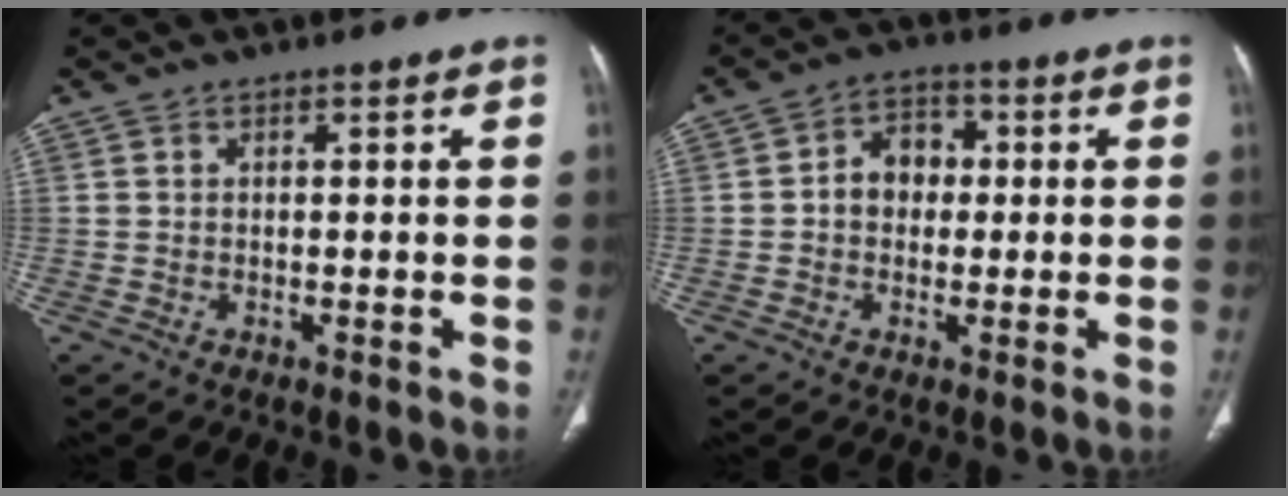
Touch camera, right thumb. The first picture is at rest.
{"total": 6.2, "force": [0.2, 5.0, 3.8], "torque": [-0.035, 0.018, -0.005]}